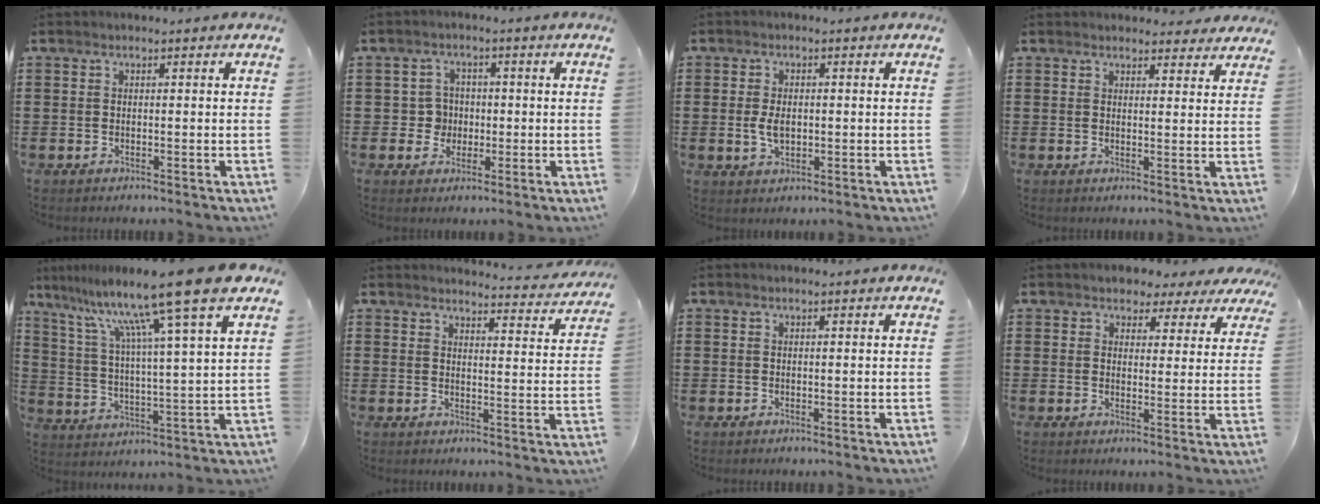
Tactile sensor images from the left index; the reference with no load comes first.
{"total": 3.9, "force": [-0.4, 3.7, 1.2], "torque": [-0.030, 0.004, -0.014]}
{"total": 3.6, "force": [-0.1, 2.1, 2.9], "torque": [-0.064, 0.004, -0.006]}
{"total": 2.8, "force": [2.7, 0.7, 0.5], "torque": [-0.008, -0.008, 0.048]}
{"total": 14.2, "force": [10.6, -0.4, 9.3], "torque": [-0.201, -0.061, 0.164]}
{"total": 3.6, "force": [3.6, -0.1, 0.7], "torque": [-0.020, -0.026, 0.060]}
{"total": 0.0}
{"total": 3.2, "force": [2.7, 1.7, 0.3], "torque": [-0.016, -0.009, 0.044]}